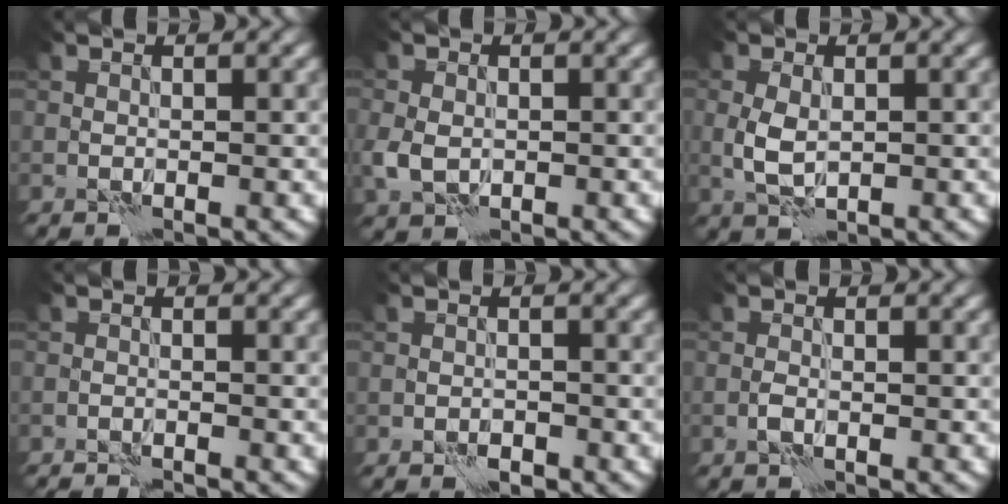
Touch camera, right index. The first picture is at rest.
{"total": 2.7, "force": [-0.4, 2.1, 1.7], "torque": [-0.042, -0.006, -0.011]}
{"total": 2.6, "force": [0.3, 1.6, 2.0], "torque": [-0.049, -0.002, 0.008]}
{"total": 1.3, "force": [-1.2, 0.0, 0.4], "torque": [-0.016, 0.000, -0.023]}
{"total": 1.2, "force": [-0.8, 0.6, 0.6], "torque": [-0.009, 0.002, -0.015]}
{"total": 0.7, "force": [-0.4, 0.3, 0.6], "torque": [-0.015, 0.001, -0.009]}